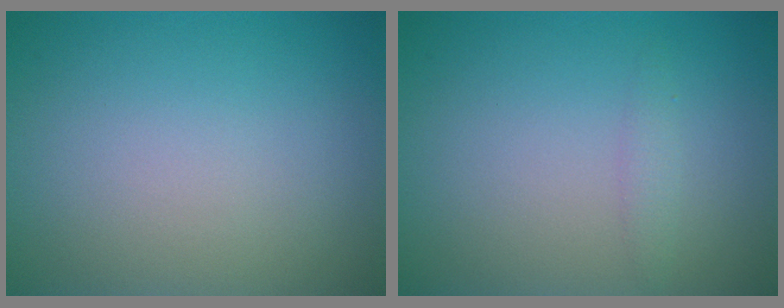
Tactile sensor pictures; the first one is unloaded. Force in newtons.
{"total": 1.0, "press": 1.0, "slide": 0.0}